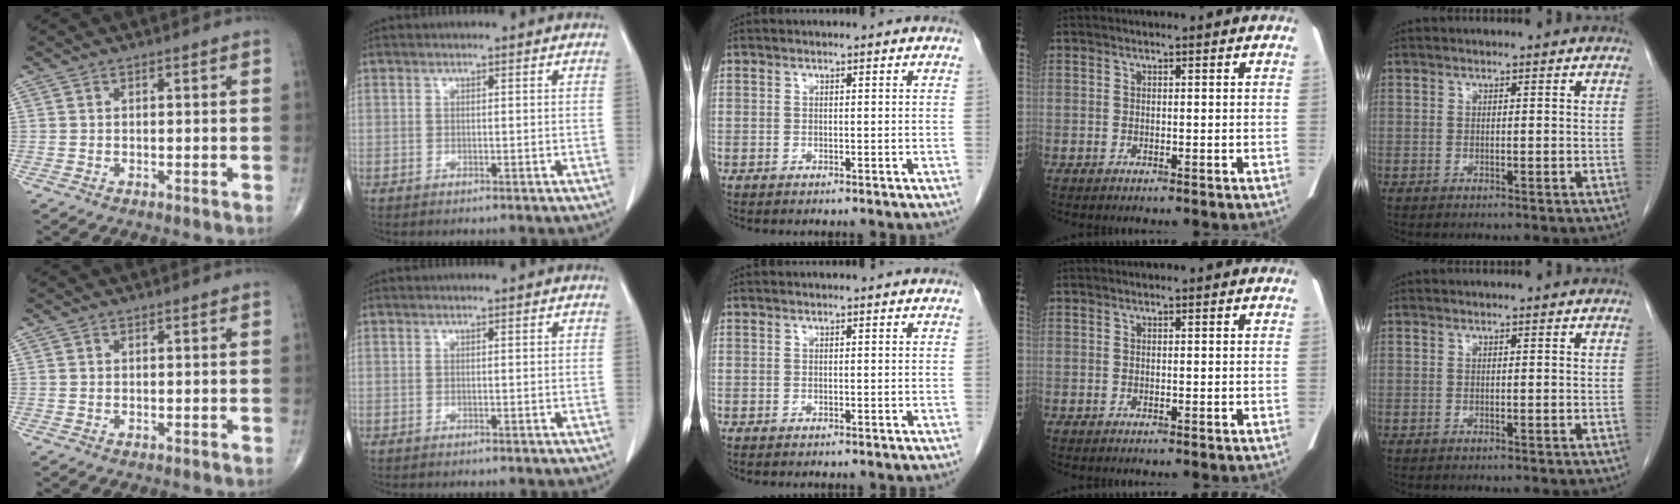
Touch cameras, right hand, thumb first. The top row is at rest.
{}